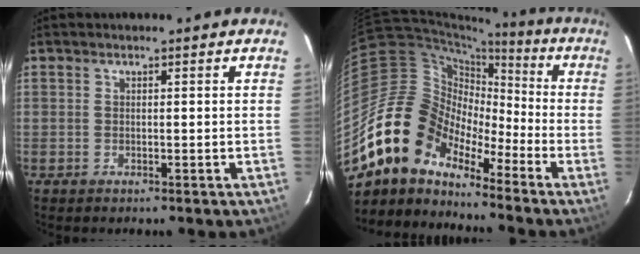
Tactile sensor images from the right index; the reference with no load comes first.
{"total": 15.1, "force": [-11.7, 8.1, 5.1], "torque": [-0.101, 0.024, -0.233]}